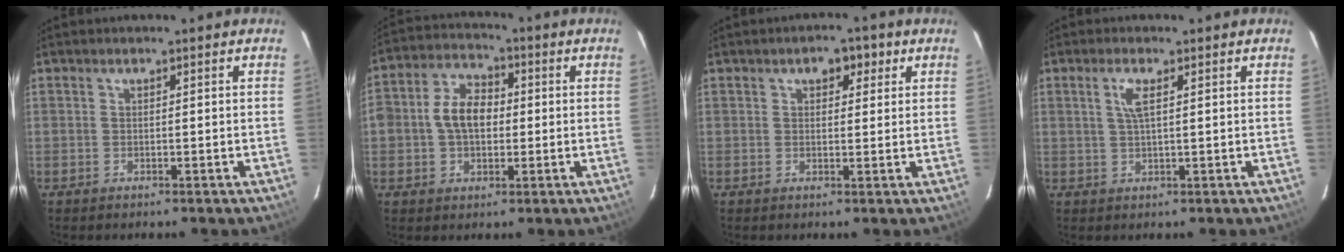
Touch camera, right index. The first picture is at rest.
{"total": 8.8, "force": [0.0, 6.2, 6.2], "torque": [-0.123, 0.027, 0.000]}
{"total": 3.7, "force": [1.7, 2.3, 2.3], "torque": [-0.031, 0.016, 0.023]}
{"total": 2.8, "force": [1.0, 0.5, 2.6], "torque": [-0.054, 0.002, 0.019]}